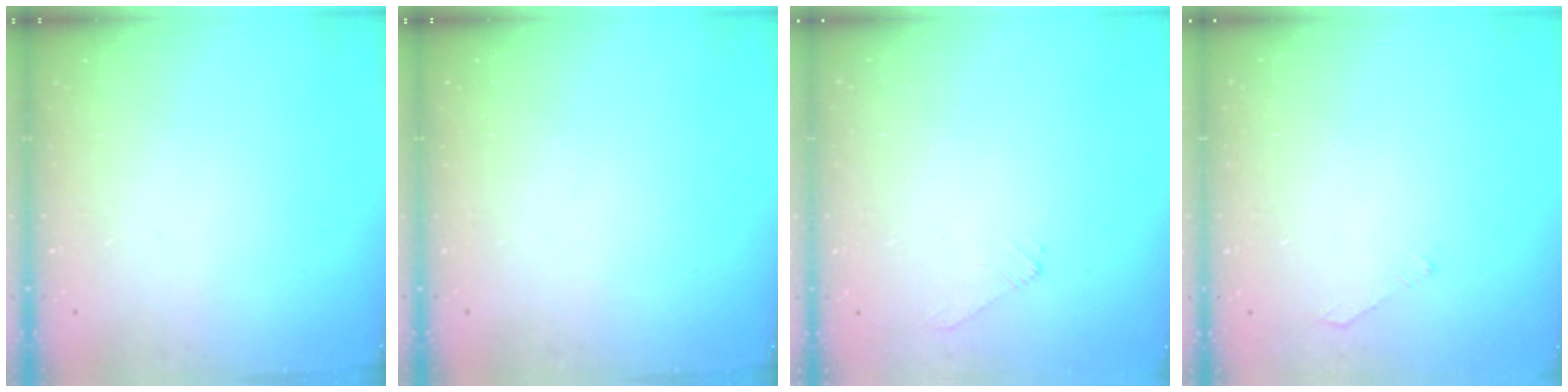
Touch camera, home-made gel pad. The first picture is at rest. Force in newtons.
{"total": 0.0}
{"total": 1.7, "press": 1.6, "slide": 0.4}
{"total": 1.8, "press": 1.8, "slide": 0.4}